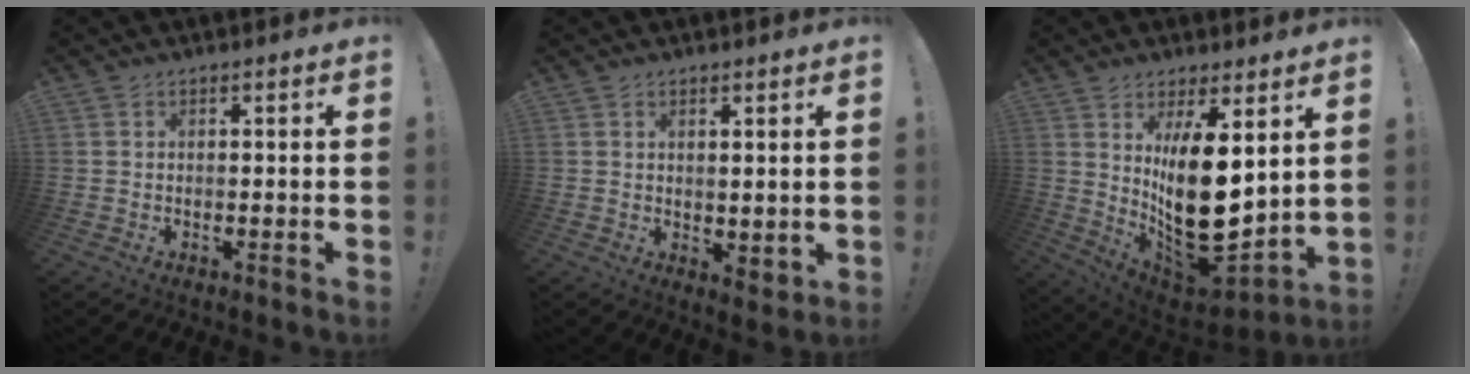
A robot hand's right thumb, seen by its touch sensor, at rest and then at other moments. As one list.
[{"total": 3.1, "force": [2.1, 1.6, 1.7], "torque": [-0.016, -0.015, 0.038]}, {"total": 19.5, "force": [3.1, 9.0, 16.9], "torque": [-0.273, -0.055, 0.070]}]